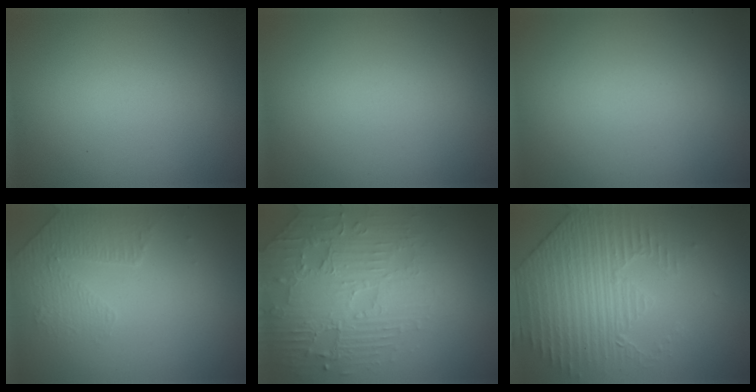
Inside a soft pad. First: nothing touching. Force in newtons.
{"total": 0.0}
{"total": 0.0}
{"total": 1.6, "press": 1.2, "slide": 1.1}
{"total": 4.4, "press": 4.1, "slide": 1.5}
{"total": 4.5, "press": 3.6, "slide": 2.8}